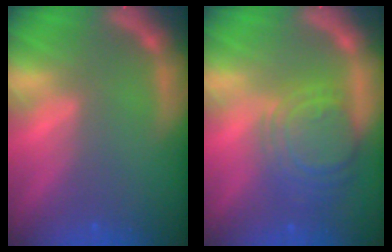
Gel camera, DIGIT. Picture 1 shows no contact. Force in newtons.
{"total": 7.6}